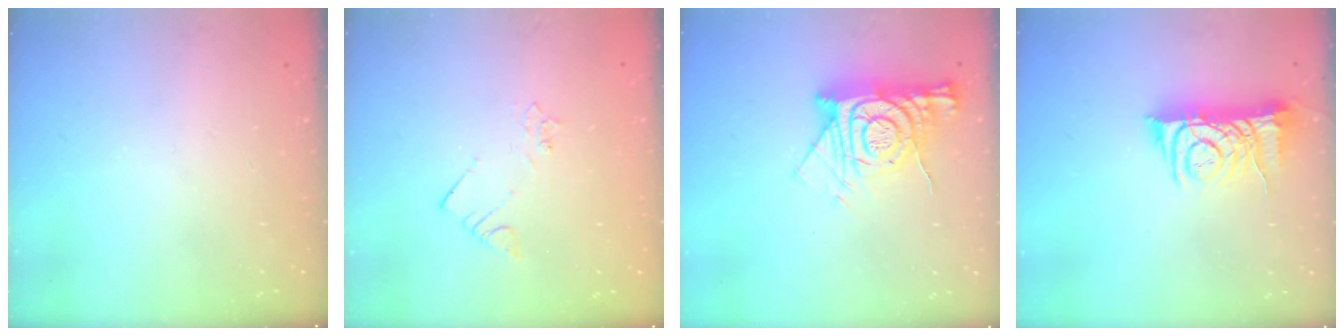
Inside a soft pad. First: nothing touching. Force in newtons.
{"total": 2.1, "press": 2.1, "slide": 0.4}
{"total": 13.6, "press": 13.5, "slide": 1.3}
{"total": 8.8, "press": 8.8, "slide": 0.6}